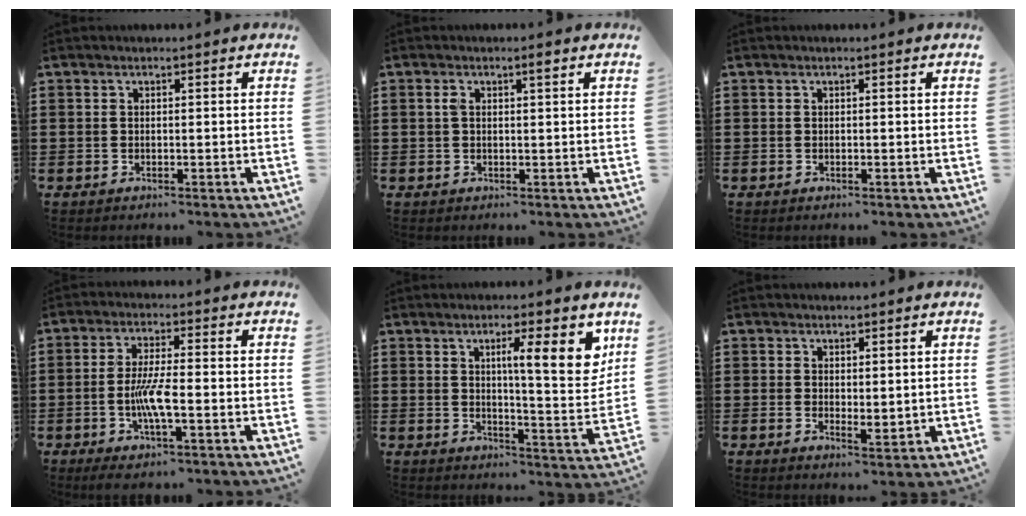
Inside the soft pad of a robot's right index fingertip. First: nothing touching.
{"total": 1.8, "force": [0.7, 0.3, 1.7], "torque": [-0.024, 0.000, 0.008]}
{"total": 0.0}
{"total": 5.9, "force": [-1.6, 0.8, 5.6], "torque": [-0.116, -0.010, -0.035]}
{"total": 9.4, "force": [3.7, 1.9, 8.4], "torque": [-0.127, -0.014, 0.052]}
{"total": 1.4, "force": [1.1, 0.6, 0.7], "torque": [-0.014, 0.001, 0.021]}